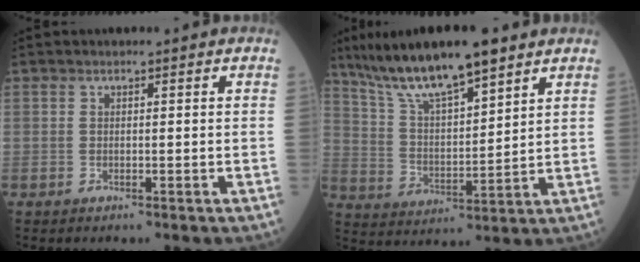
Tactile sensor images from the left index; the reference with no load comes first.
{"total": 13.9, "force": [10.7, 2.2, 8.6], "torque": [-0.158, 0.011, 0.199]}